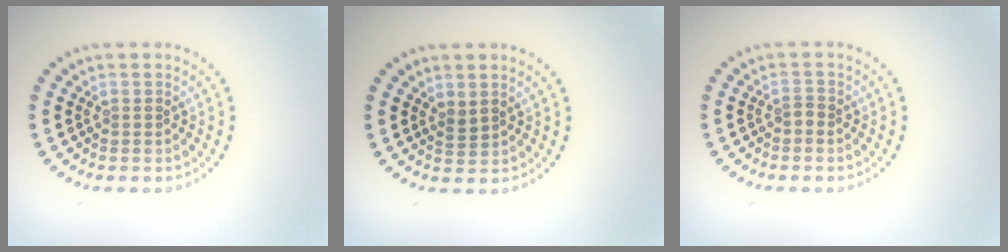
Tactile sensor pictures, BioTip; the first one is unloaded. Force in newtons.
{"total": 0.9, "press": 0.7, "slide": 0.6}
{"total": 0.9, "press": 0.6, "slide": 0.7}